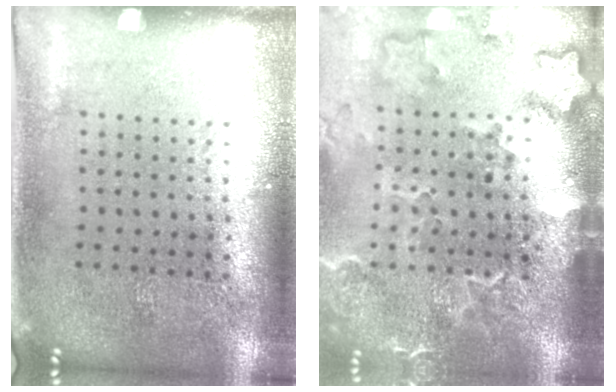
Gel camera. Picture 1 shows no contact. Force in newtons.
{"total": 2.9, "press": 2.2, "slide": 1.8}